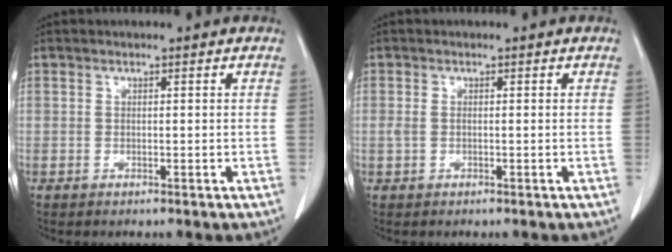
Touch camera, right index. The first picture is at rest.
{"total": 1.0, "force": [0.0, 0.6, 0.8], "torque": [-0.025, 0.003, 0.001]}